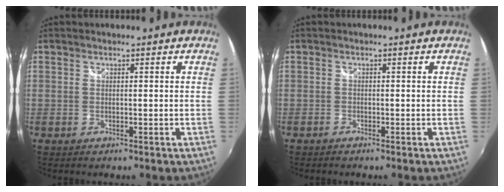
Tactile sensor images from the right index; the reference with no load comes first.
{"total": 0.7, "force": [-0.6, 0.3, 0.2], "torque": [-0.006, -0.002, -0.015]}